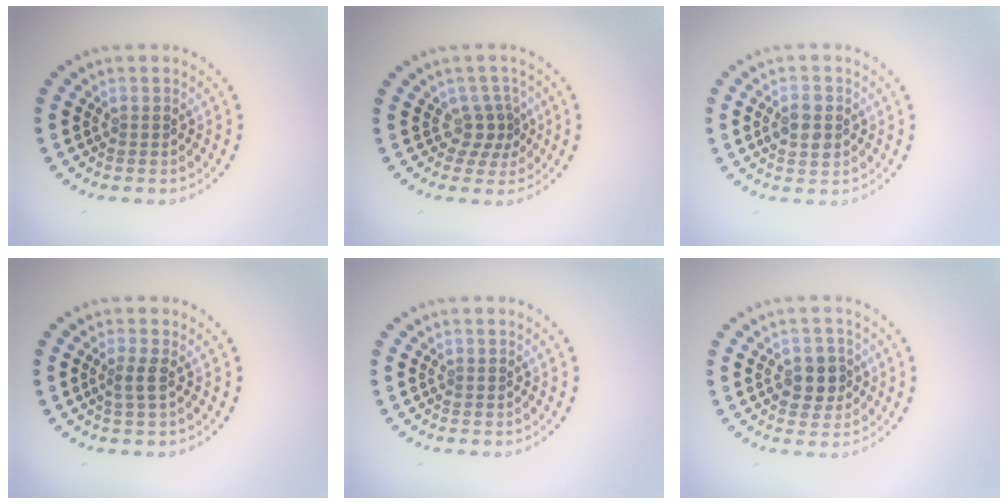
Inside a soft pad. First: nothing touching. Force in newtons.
{"total": 2.2, "press": 1.5, "slide": 1.6}
{"total": 2.8, "press": 2.8, "slide": 0.1}
{"total": 1.4, "press": 1.0, "slide": 1.0}
{"total": 0.0}
{"total": 2.9, "press": 2.8, "slide": 0.9}